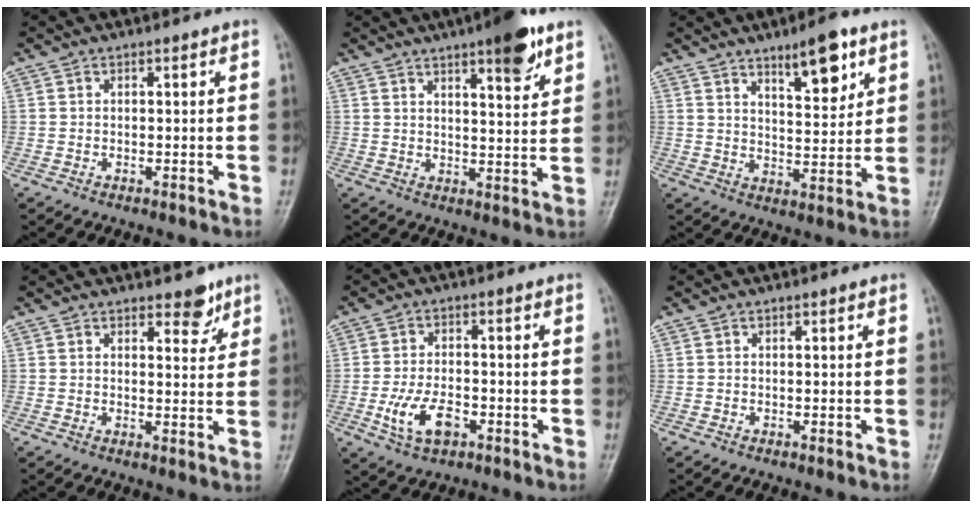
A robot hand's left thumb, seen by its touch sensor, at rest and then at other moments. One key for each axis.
{"total": 9.1, "fx": 5.7, "fy": 2.2, "fz": 6.8, "tx": -0.080, "ty": -0.030, "tz": 0.078}
{"total": 9.6, "fx": 5.8, "fy": 3.1, "fz": 7.0, "tx": -0.089, "ty": -0.038, "tz": 0.093}
{"total": 4.0, "fx": 2.9, "fy": 2.0, "fz": 2.0, "tx": -0.002, "ty": -0.018, "tz": 0.039}
{"total": 7.7, "fx": -2.8, "fy": 4.4, "fz": 5.7, "tx": -0.108, "ty": 0.010, "tz": -0.049}
{"total": 0.0}